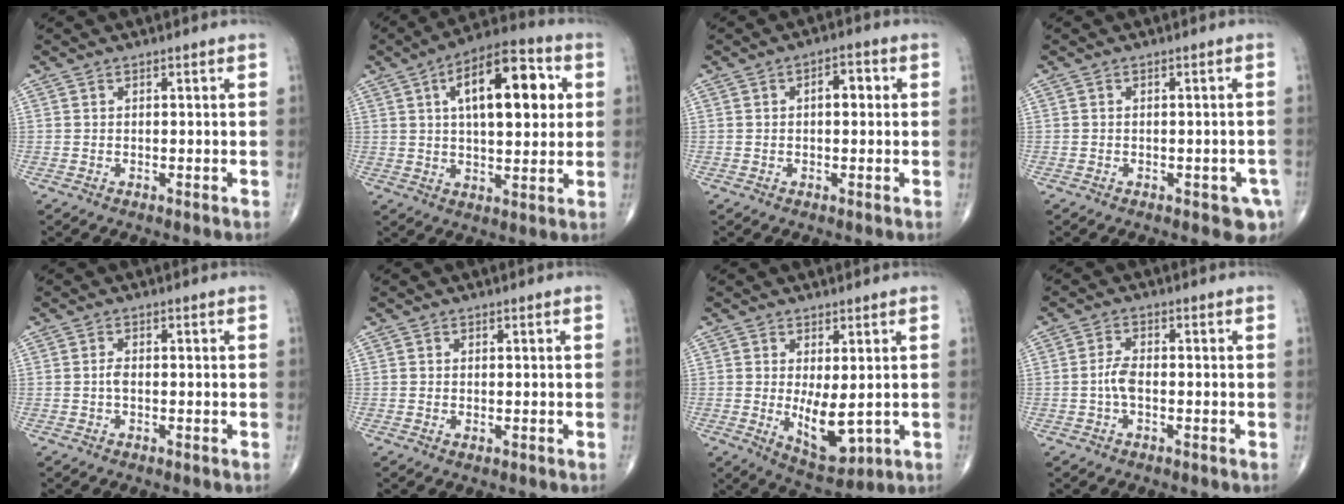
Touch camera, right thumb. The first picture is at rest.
{"total": 17.0, "force": [4.4, 7.6, 14.6], "torque": [-0.198, 0.010, 0.062]}
{"total": 3.9, "force": [0.5, 2.1, 3.2], "torque": [-0.035, 0.009, 0.001]}
{"total": 4.1, "force": [-1.8, 1.9, 3.1], "torque": [-0.023, 0.003, -0.018]}
{"total": 1.2, "force": [-0.2, 0.5, 1.0], "torque": [-0.022, 0.001, -0.006]}
{"total": 0.6, "force": [-0.1, 0.3, 0.5], "torque": [-0.010, -0.003, -0.002]}
{"total": 8.0, "force": [-0.3, 3.4, 7.2], "torque": [-0.101, -0.023, 0.012]}
{"total": 3.1, "force": [-0.7, 1.3, 2.7], "torque": [-0.059, 0.007, -0.017]}